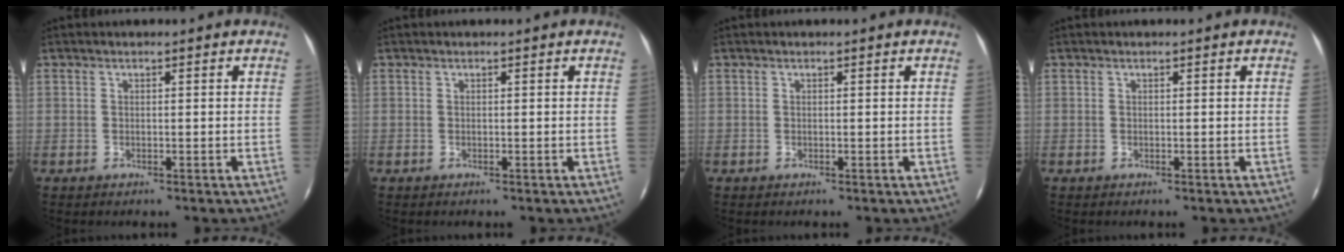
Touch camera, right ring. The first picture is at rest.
{"total": 0.0}
{"total": 0.0}
{"total": 0.0}